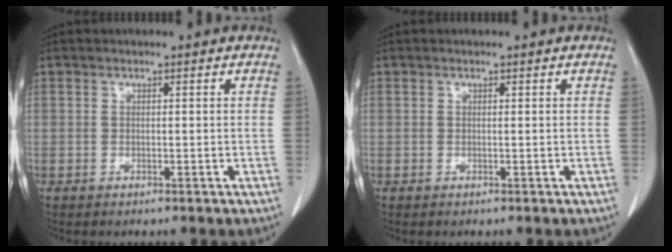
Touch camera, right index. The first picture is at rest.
{"total": 0.0}